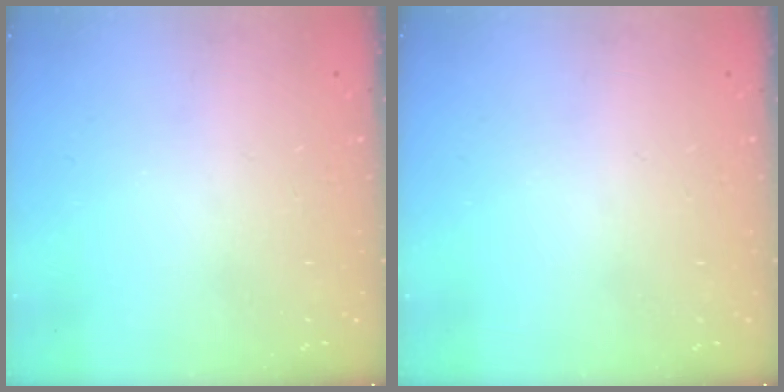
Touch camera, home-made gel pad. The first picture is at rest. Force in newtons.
{"total": 0.0}